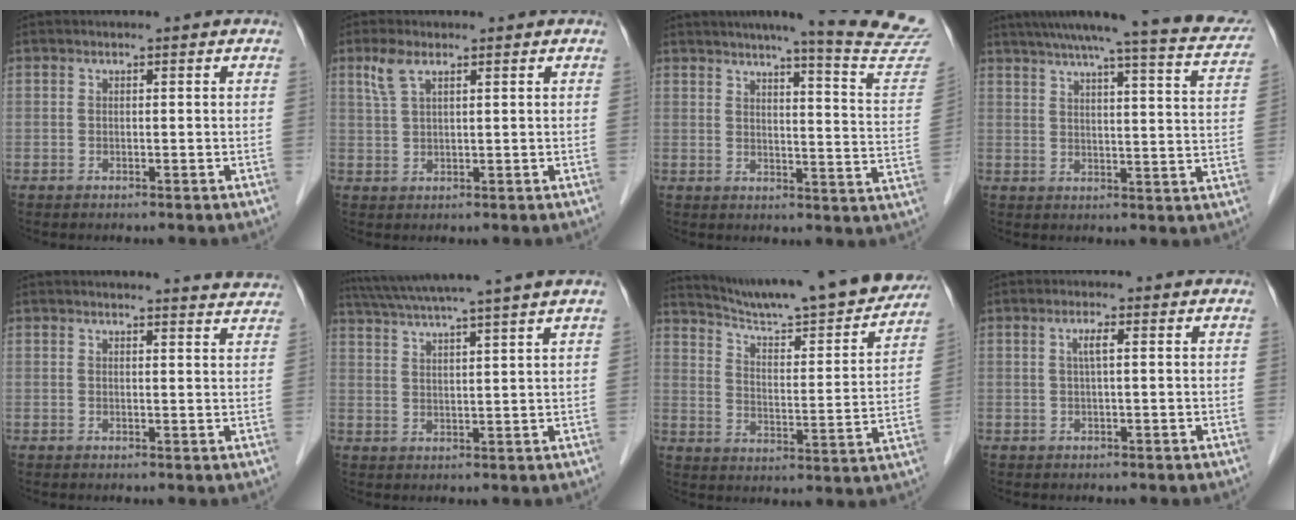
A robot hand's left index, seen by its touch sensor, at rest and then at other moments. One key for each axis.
{"total": 3.1, "fx": 1.9, "fy": 0.9, "fz": 2.3, "tx": -0.061, "ty": 0.011, "tz": 0.047}
{"total": 18.0, "fx": 16.5, "fy": -1.2, "fz": 7.1, "tx": -0.092, "ty": -0.093, "tz": 0.178}
{"total": 24.8, "fx": 21.4, "fy": 3.7, "fz": 12.1, "tx": -0.175, "ty": -0.017, "tz": 0.260}
{"total": 6.7, "fx": 6.6, "fy": 0.2, "fz": 0.9, "tx": -0.005, "ty": -0.013, "tz": 0.052}
{"total": 12.8, "fx": 11.0, "fy": -1.8, "fz": 6.3, "tx": -0.112, "ty": 0.009, "tz": 0.160}
{"total": 23.7, "fx": 21.4, "fy": 2.2, "fz": 9.8, "tx": -0.151, "ty": -0.039, "tz": 0.288}
{"total": 1.8, "fx": 0.4, "fy": 0.0, "fz": 1.8, "tx": -0.036, "ty": 0.003, "tz": 0.006}